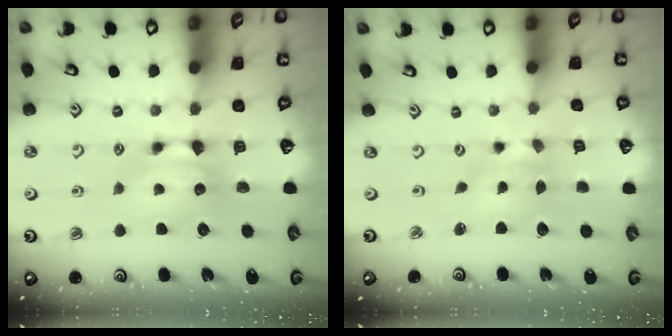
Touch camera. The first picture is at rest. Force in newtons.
{"total": 2.3, "press": 2.1, "slide": 0.9}